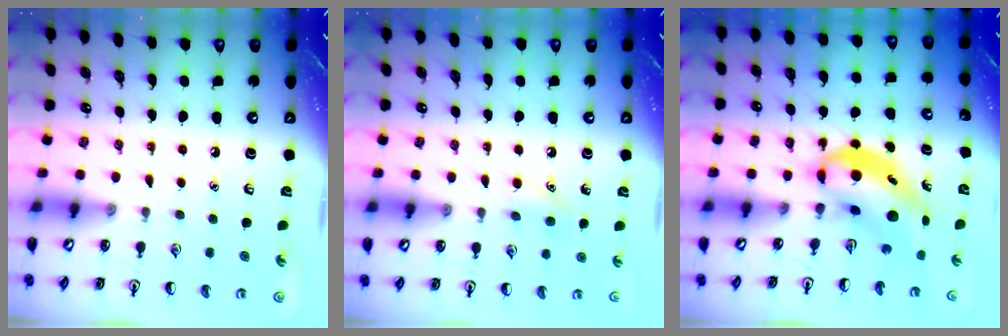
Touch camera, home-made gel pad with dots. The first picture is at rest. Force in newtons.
{"total": 6.9, "press": 6.6, "slide": 2.1}
{"total": 6.2, "press": 6.0, "slide": 1.6}